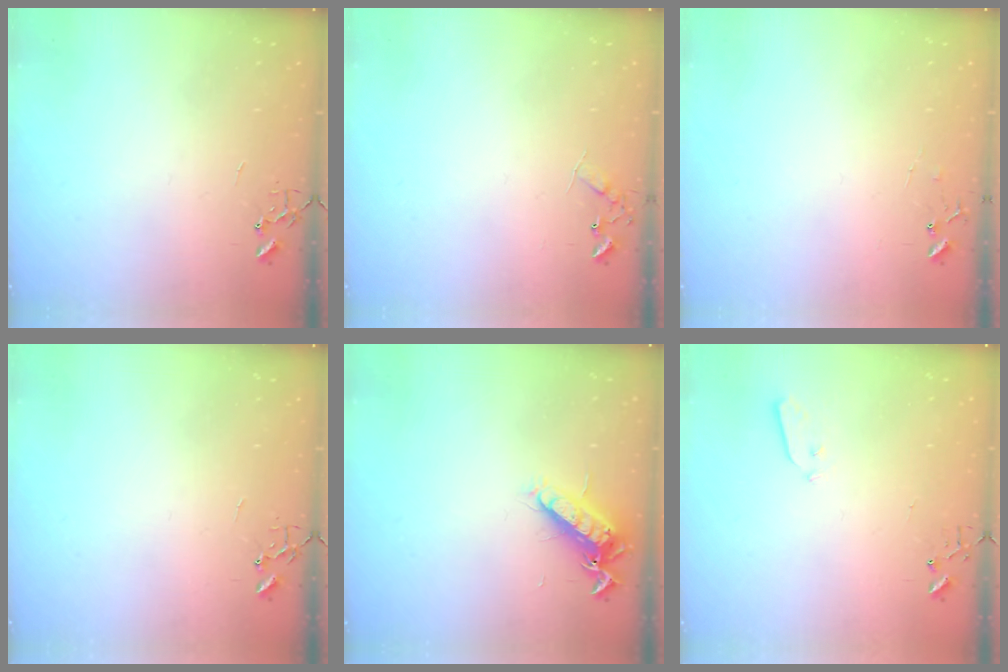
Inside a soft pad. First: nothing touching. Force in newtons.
{"total": 7.0, "press": 7.0, "slide": 0.8}
{"total": 6.9, "press": 6.9, "slide": 0.4}
{"total": 0.0}
{"total": 13.0, "press": 12.9, "slide": 1.2}
{"total": 3.8, "press": 3.8, "slide": 0.1}